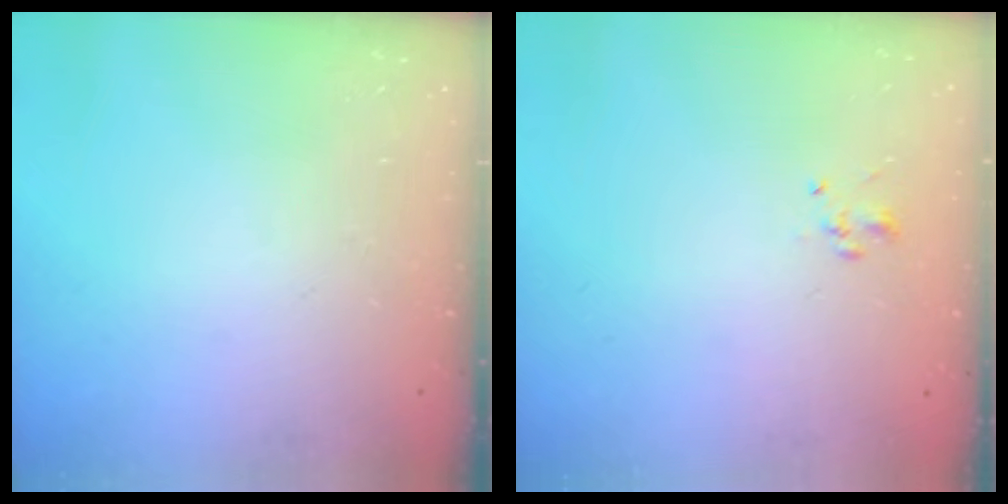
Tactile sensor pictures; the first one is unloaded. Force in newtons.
{"total": 0.9, "press": 0.7, "slide": 0.6}